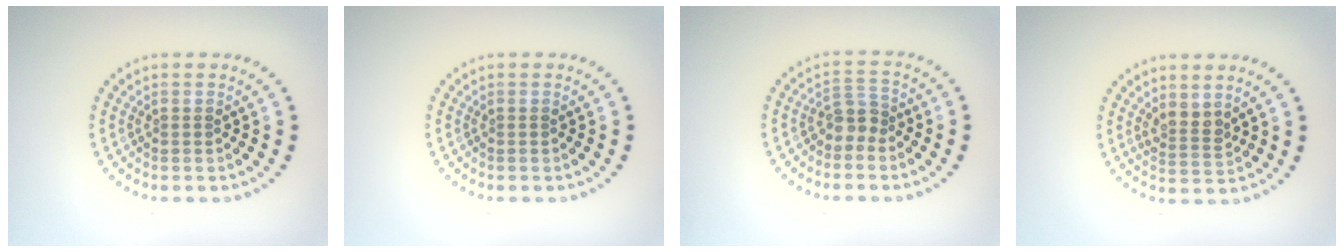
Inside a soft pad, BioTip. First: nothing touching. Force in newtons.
{"total": 0.0}
{"total": 2.1, "press": 1.6, "slide": 1.4}
{"total": 2.0, "press": 1.7, "slide": 1.2}